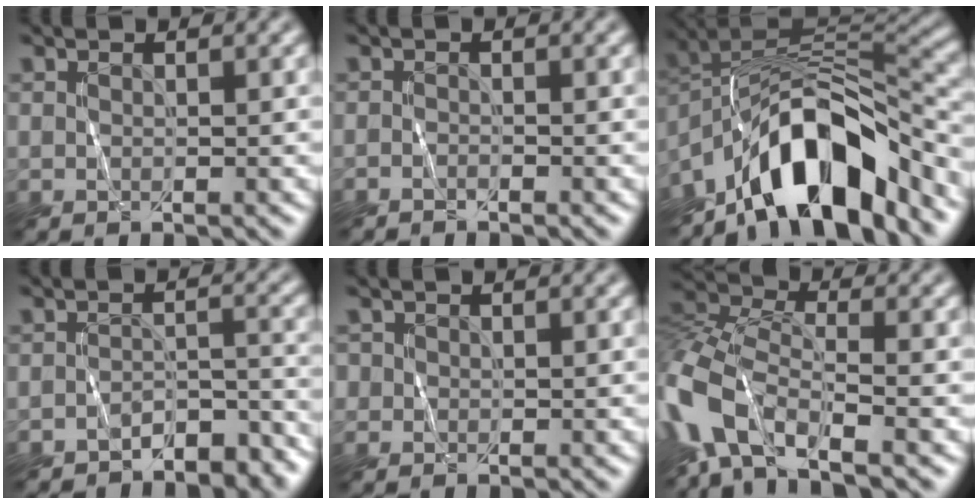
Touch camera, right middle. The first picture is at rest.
{"total": 0.8, "force": [-0.8, -0.1, -0.2], "torque": [0.004, 0.001, -0.014]}
{"total": 11.5, "force": [-7.6, 4.3, 7.4], "torque": [-0.104, 0.014, -0.145]}
{"total": 3.7, "force": [-3.5, 1.1, 0.7], "torque": [-0.004, 0.004, -0.051]}
{"total": 0.8, "force": [0.0, 0.8, 0.0], "torque": [0.005, 0.000, 0.001]}
{"total": 9.4, "force": [-4.4, 4.9, 6.8], "torque": [-0.159, -0.003, -0.099]}